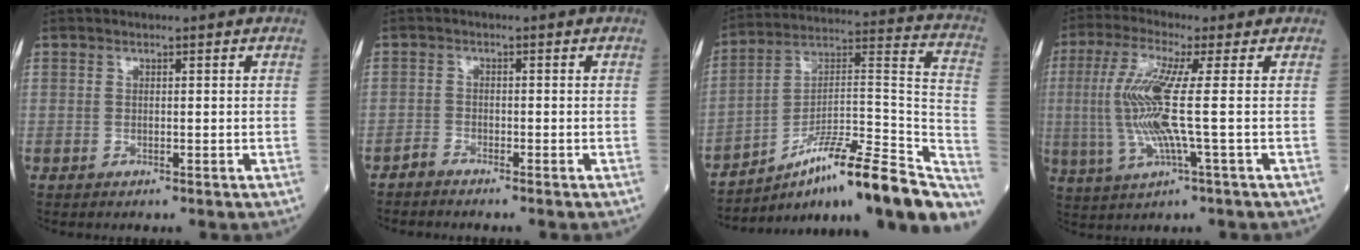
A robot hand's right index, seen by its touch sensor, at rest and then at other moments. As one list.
[{"total": 1.3, "force": [-1.3, 0.2, 0.0], "torque": [-0.001, 0.000, -0.027]}, {"total": 24.9, "force": [-17.4, 3.8, 17.3], "torque": [-0.168, 0.039, -0.268]}, {"total": 10.6, "force": [0.1, -0.2, 10.6], "torque": [-0.239, -0.004, -0.004]}]